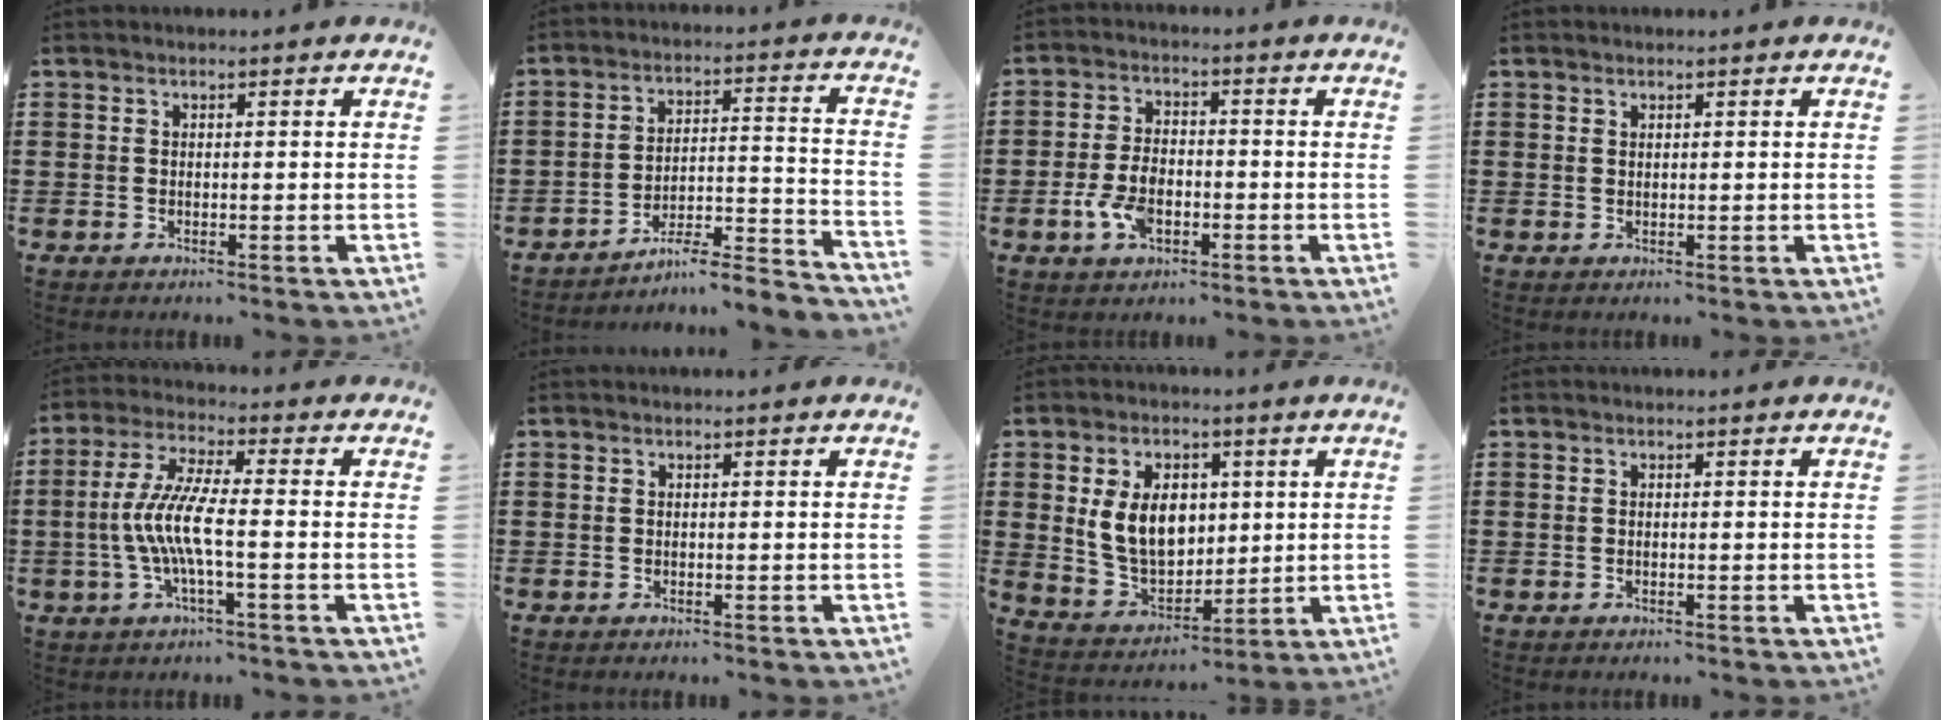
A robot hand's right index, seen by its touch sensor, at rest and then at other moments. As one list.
[{"total": 5.1, "force": [-4.7, 0.4, 1.9], "torque": [-0.035, -0.012, -0.096]}, {"total": 5.9, "force": [-2.1, 3.4, 4.3], "torque": [-0.101, 0.000, -0.042]}, {"total": 0.5, "force": [0.4, 0.4, 0.1], "torque": [-0.004, 0.001, 0.008]}, {"total": 8.0, "force": [-1.8, 1.3, 7.7], "torque": [-0.175, -0.015, -0.044]}, {"total": 0.0}, {"total": 9.6, "force": [1.8, 6.7, 6.6], "torque": [-0.155, 0.012, 0.031]}, {"total": 0.0}]